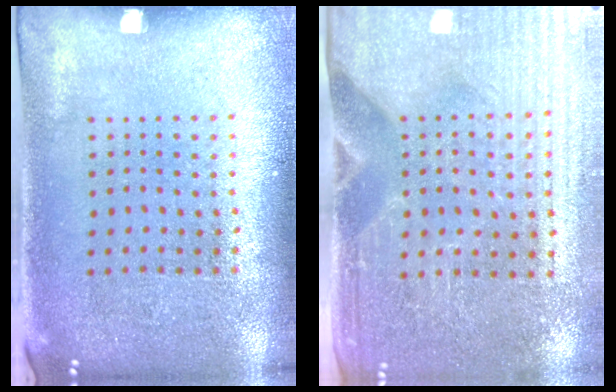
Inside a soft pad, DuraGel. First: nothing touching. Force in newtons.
{"total": 3.6, "press": 3.4, "slide": 1.2}